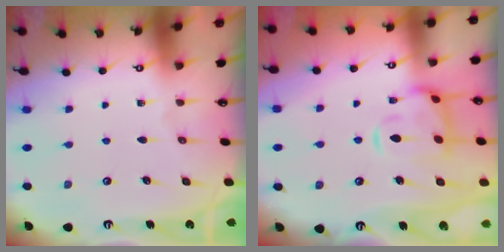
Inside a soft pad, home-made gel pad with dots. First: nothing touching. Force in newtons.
{"total": 5.4, "press": 5.2, "slide": 1.4}